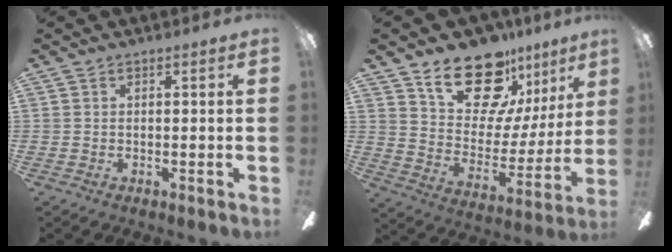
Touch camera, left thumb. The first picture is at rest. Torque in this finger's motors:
{"motor_torque": [1.82, 1.37, 1.00, -1.27, 0.08]}